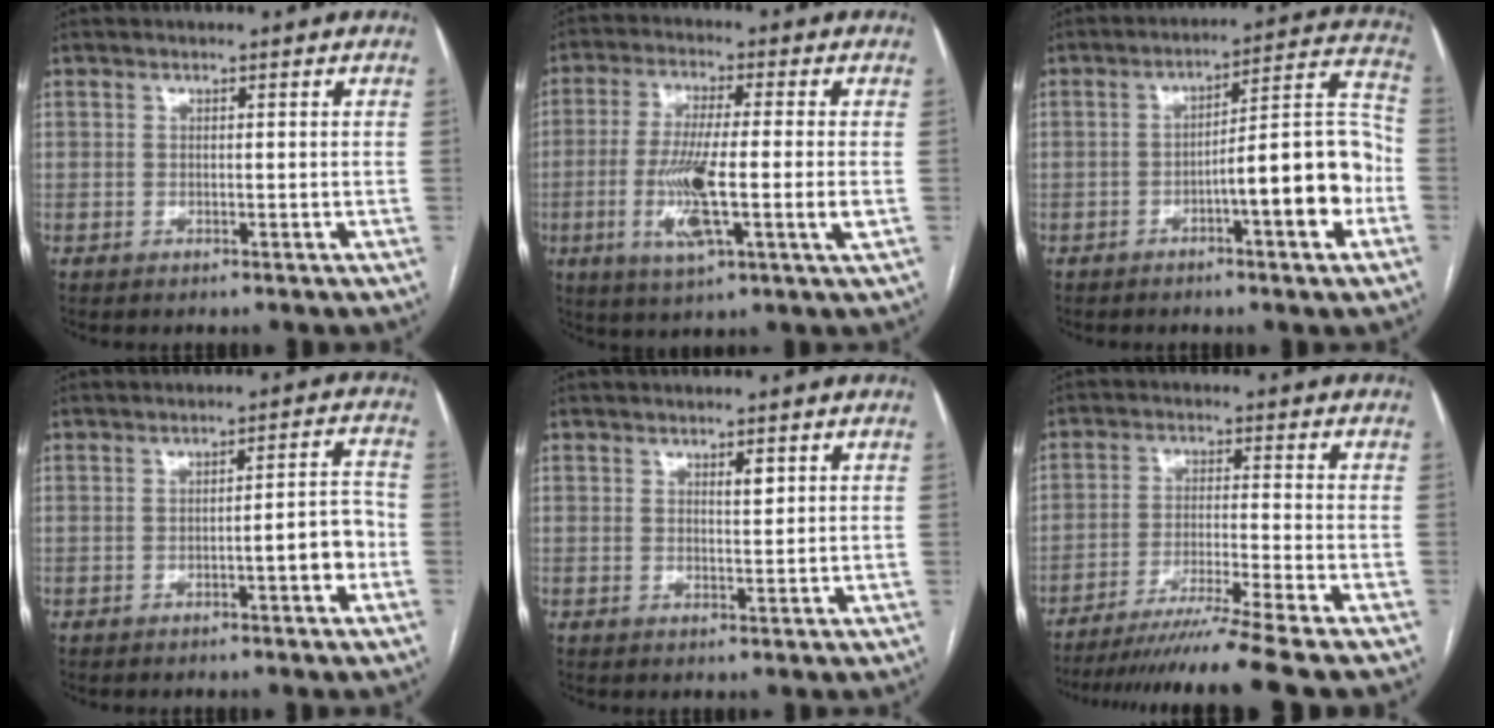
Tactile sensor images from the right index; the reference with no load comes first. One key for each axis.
{"total": 11.4, "fx": -2.1, "fy": 0.8, "fz": 11.2, "tx": -0.215, "ty": -0.012, "tz": -0.041}
{"total": 13.3, "fx": -4.1, "fy": 1.9, "fz": 12.5, "tx": -0.167, "ty": 0.031, "tz": -0.059}
{"total": 5.5, "fx": -1.9, "fy": 0.8, "fz": 5.1, "tx": -0.064, "ty": 0.015, "tz": -0.025}
{"total": 1.8, "fx": 1.0, "fy": 0.6, "fz": 1.4, "tx": -0.024, "ty": -0.003, "tz": 0.017}
{"total": 13.0, "fx": -11.0, "fy": -3.2, "fz": 6.3, "tx": -0.079, "ty": -0.037, "tz": -0.175}